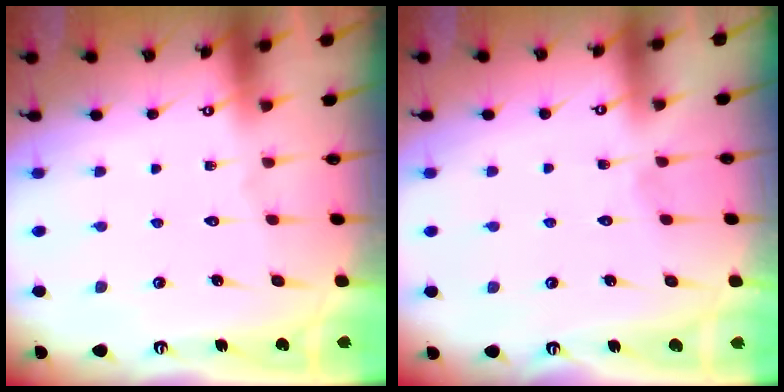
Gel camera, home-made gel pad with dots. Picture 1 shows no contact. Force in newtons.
{"total": 2.6, "press": 2.6, "slide": 0.2}